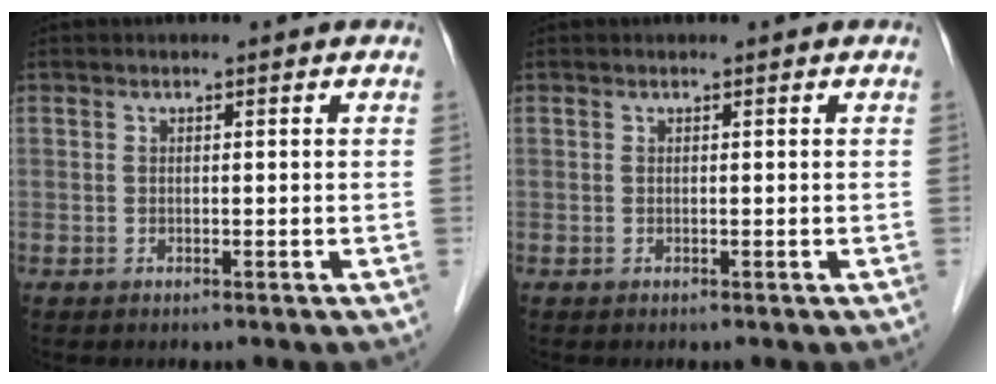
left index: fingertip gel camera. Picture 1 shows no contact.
{"total": 0.0}